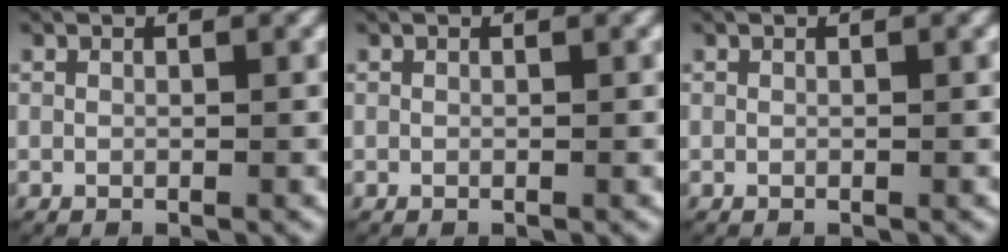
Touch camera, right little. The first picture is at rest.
{"total": 0.0}
{"total": 0.0}